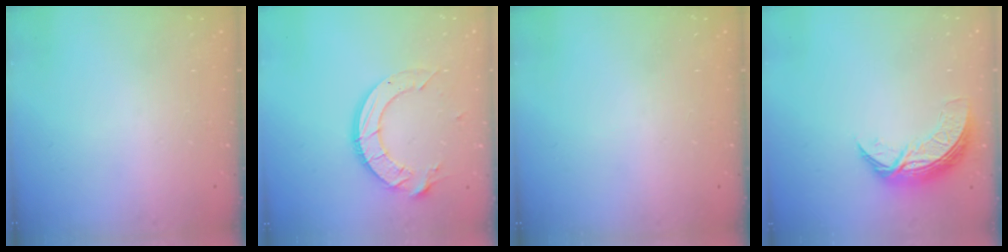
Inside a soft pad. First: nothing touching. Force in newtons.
{"total": 12.9, "press": 12.8, "slide": 1.4}
{"total": 0.0}
{"total": 8.2, "press": 8.2, "slide": 0.3}